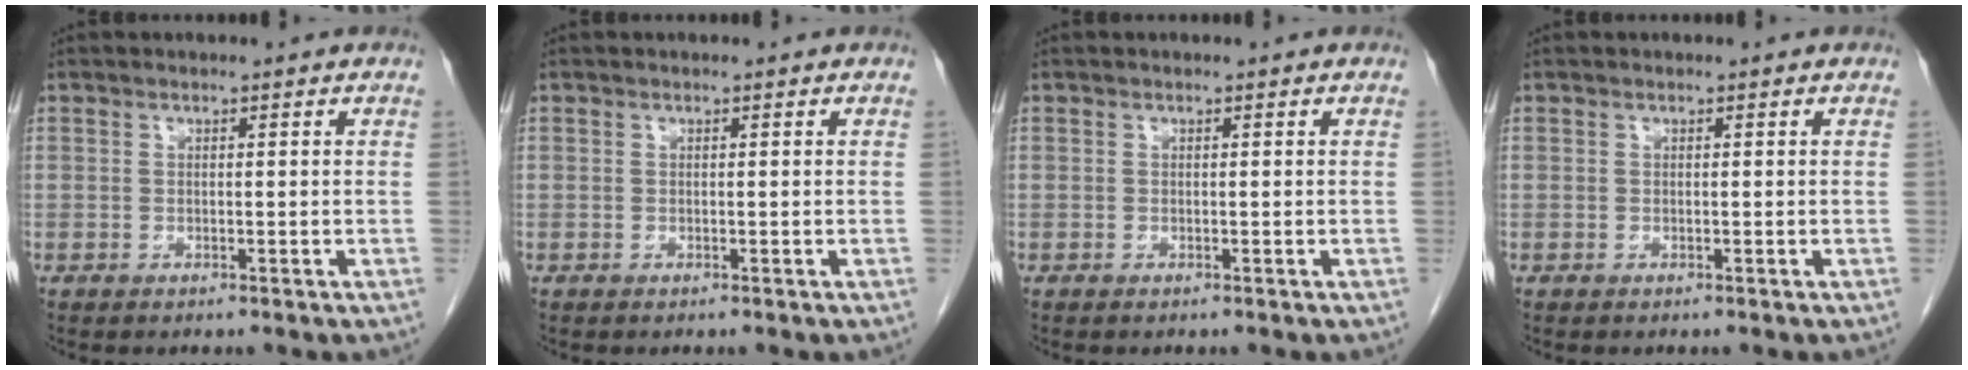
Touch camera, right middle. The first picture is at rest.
{"total": 0.0}
{"total": 0.0}
{"total": 0.0}